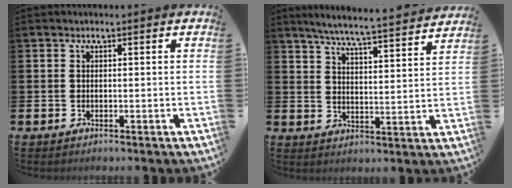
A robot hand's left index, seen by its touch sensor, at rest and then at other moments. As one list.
[{"total": 6.5, "force": [6.1, -0.2, 2.0], "torque": [-0.053, -0.047, 0.104]}]